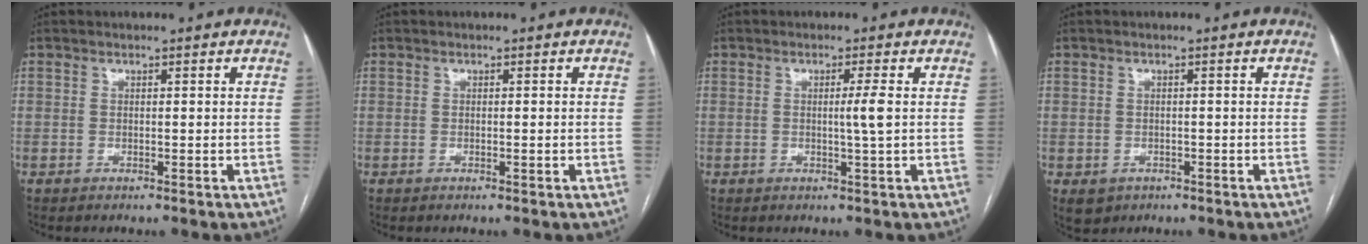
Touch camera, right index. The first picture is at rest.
{"total": 0.6, "force": [-0.1, 0.0, 0.6], "torque": [-0.011, -0.001, 0.000]}
{"total": 2.7, "force": [0.1, -0.7, 2.6], "torque": [-0.044, -0.004, 0.001]}
{"total": 3.2, "force": [-1.4, 2.7, 0.8], "torque": [-0.007, 0.001, -0.011]}